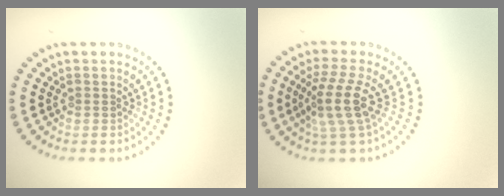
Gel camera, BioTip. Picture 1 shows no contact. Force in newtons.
{"total": 3.6, "press": 2.8, "slide": 2.4}